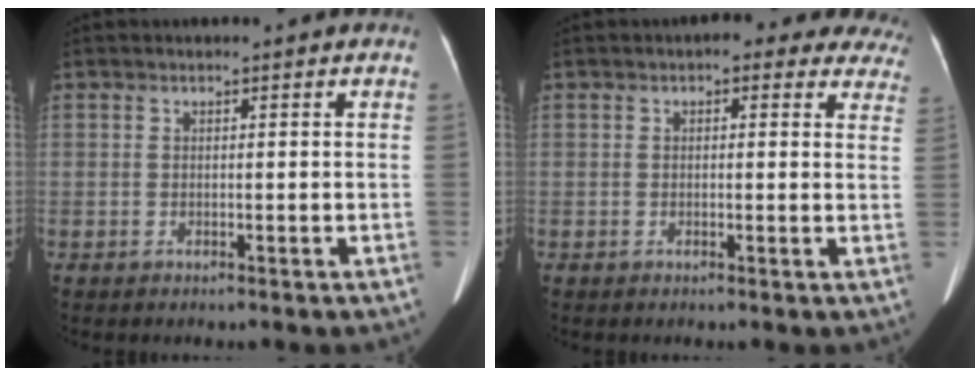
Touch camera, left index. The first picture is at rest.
{"total": 10.6, "force": [8.7, 4.3, 4.2], "torque": [-0.010, 0.005, 0.068]}